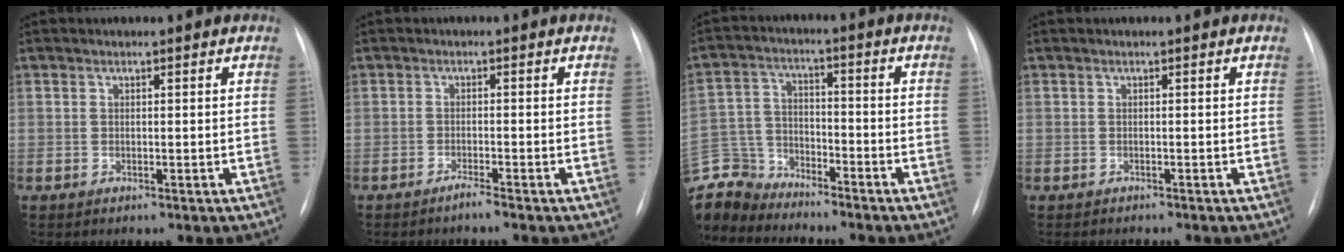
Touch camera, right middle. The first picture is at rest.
{"total": 1.5, "force": [-1.2, -0.4, 0.7], "torque": [-0.013, -0.003, -0.023]}
{"total": 10.5, "force": [-10.1, 3.0, 0.3], "torque": [-0.016, 0.014, -0.198]}
{"total": 3.0, "force": [-2.7, 0.4, 1.3], "torque": [-0.015, -0.004, -0.030]}